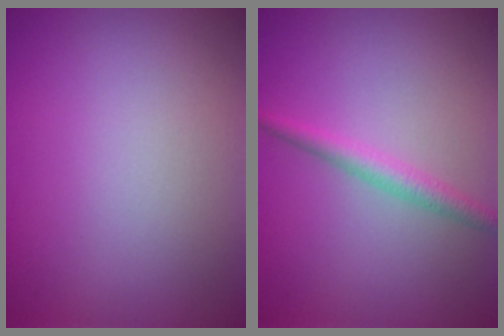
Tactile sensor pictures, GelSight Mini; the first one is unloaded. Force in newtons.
{"total": 2.1, "press": 2.1, "slide": 0.1}